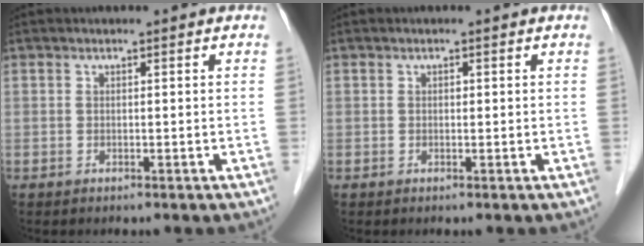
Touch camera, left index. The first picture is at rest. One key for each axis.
{"total": 0.0}